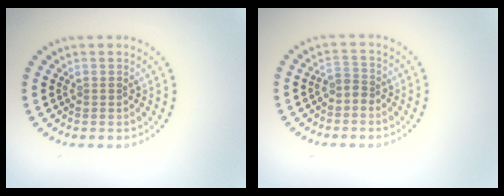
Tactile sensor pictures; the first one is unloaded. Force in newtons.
{"total": 1.6, "press": 1.2, "slide": 1.0}